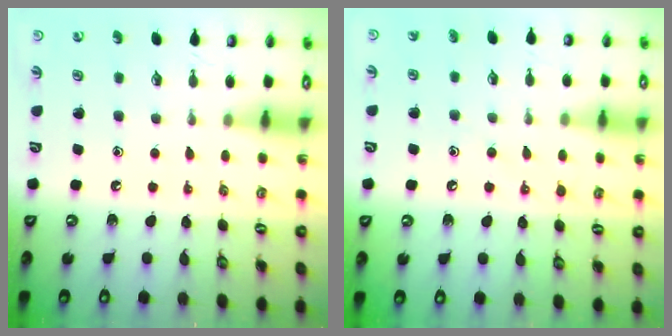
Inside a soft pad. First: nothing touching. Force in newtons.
{"total": 8.2, "press": 8.2, "slide": 0.6}